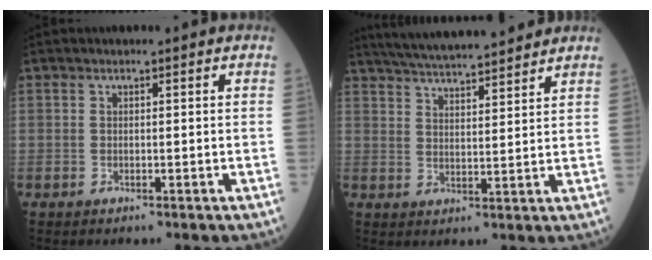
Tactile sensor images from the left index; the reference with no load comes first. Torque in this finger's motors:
{"motor_torque": [0.26, -0.87, 0.24, 0.06]}